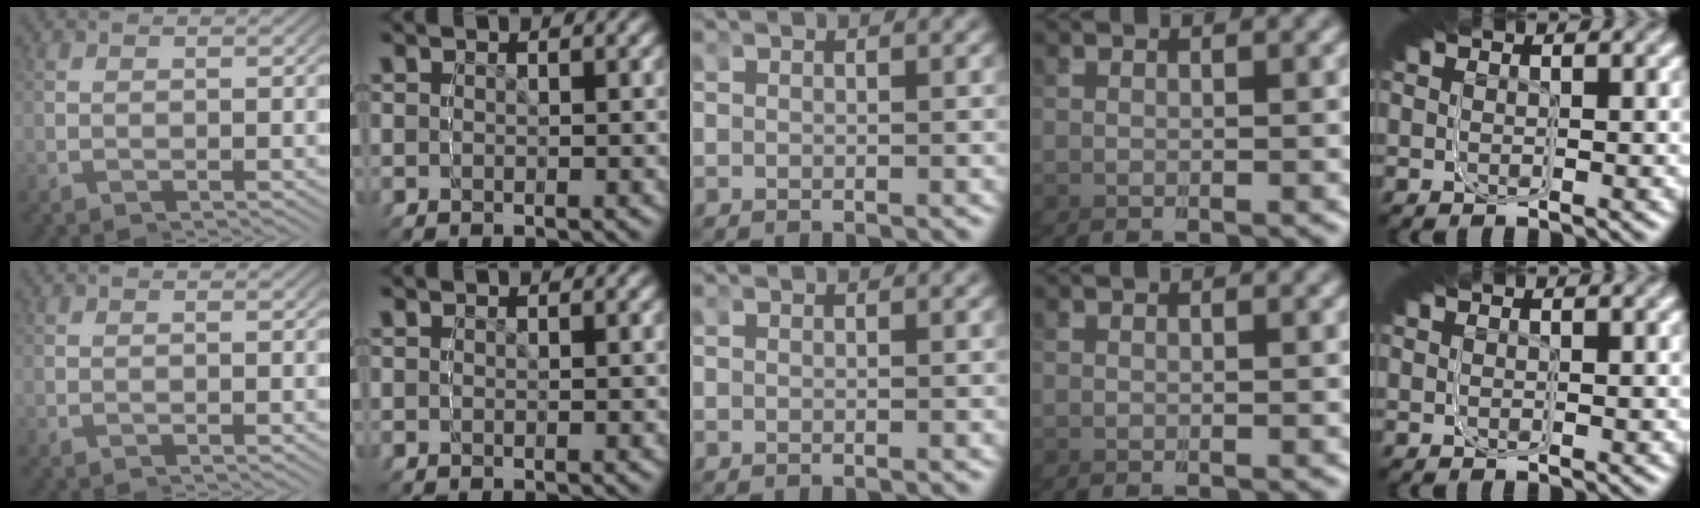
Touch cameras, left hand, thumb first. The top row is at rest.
{}